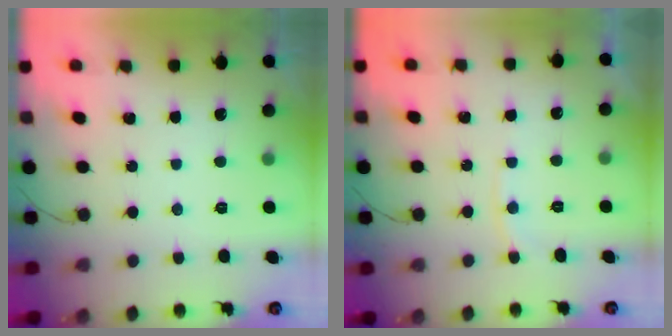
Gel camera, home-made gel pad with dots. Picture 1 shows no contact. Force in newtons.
{"total": 4.4, "press": 4.4, "slide": 0.5}